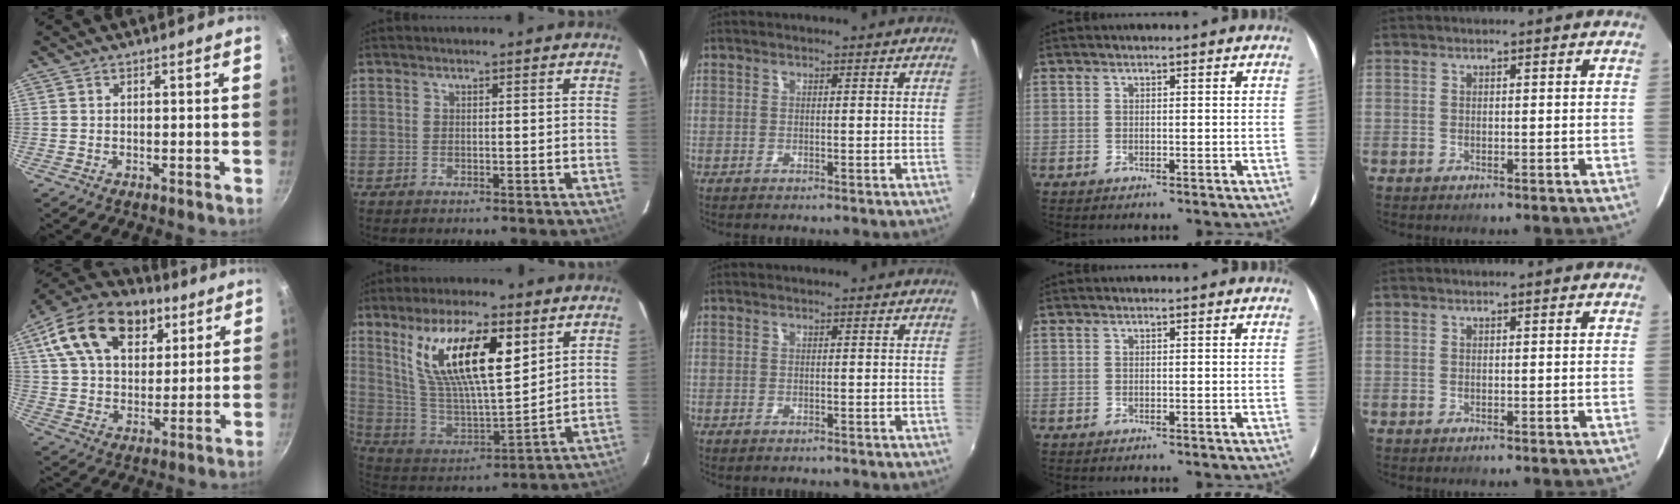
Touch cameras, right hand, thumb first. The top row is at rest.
{"thumb": {"total": 20.7, "force": [9.8, 13.1, 12.7], "torque": [-0.201, -0.007, 0.160]}, "index": {"total": 18.8, "force": [9.0, 5.9, 15.4], "torque": [-0.278, 0.002, 0.176]}, "middle": {"total": 0.7, "force": [-0.6, 0.3, 0.2], "torque": [-0.007, -0.005, -0.011]}}